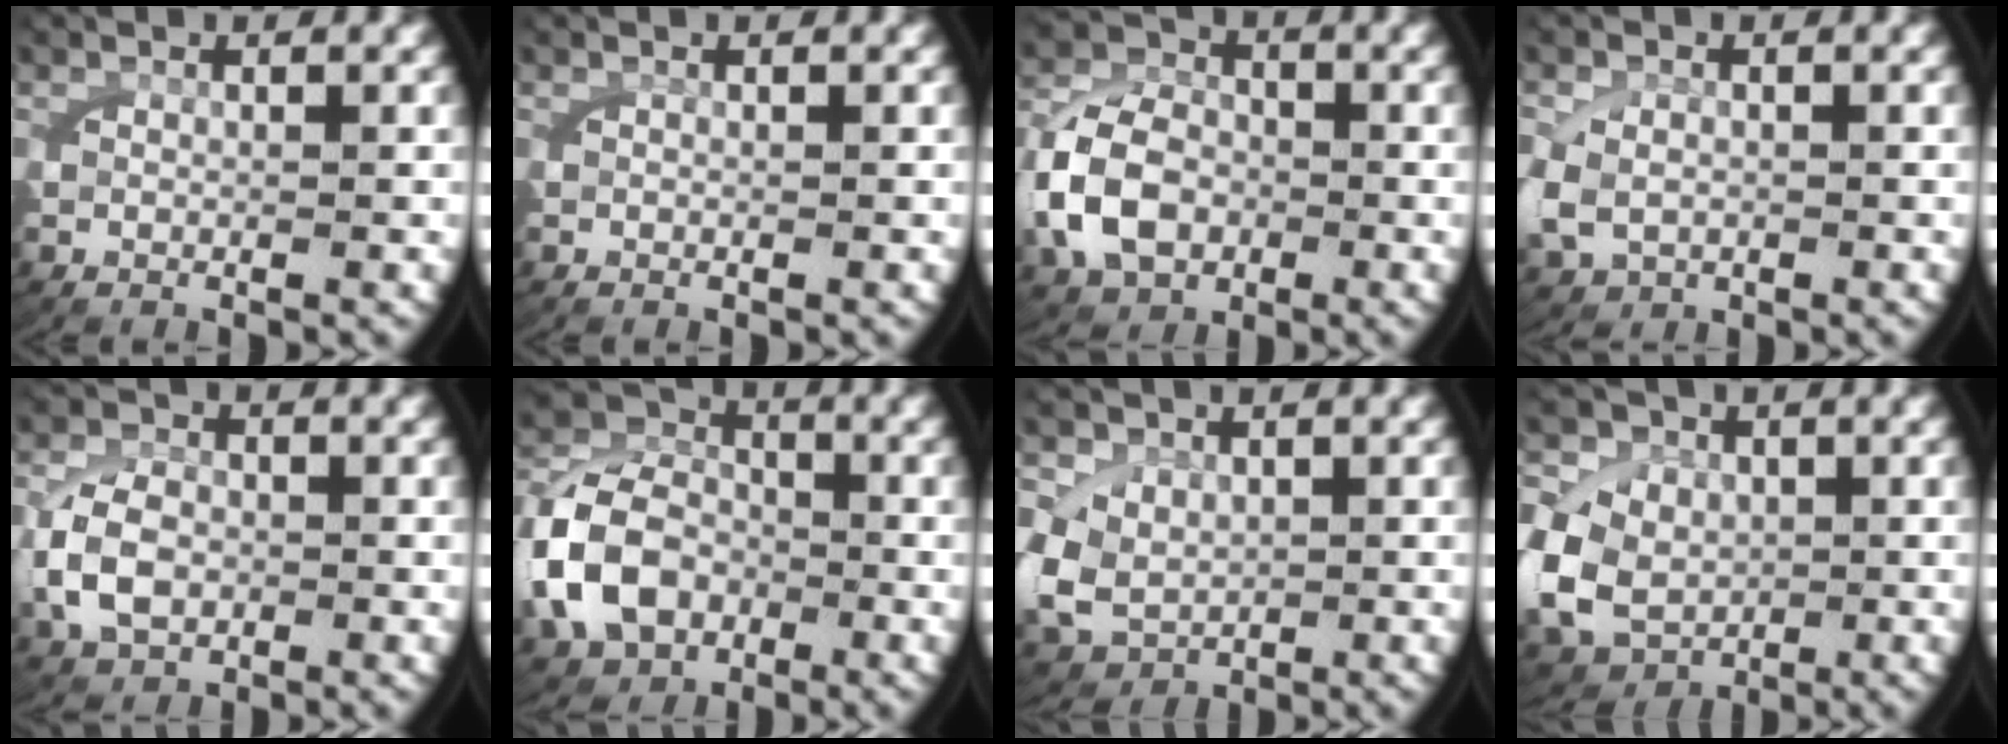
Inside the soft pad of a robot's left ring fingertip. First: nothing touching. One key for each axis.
{"total": 0.0}
{"total": 6.7, "fx": -1.3, "fy": 5.5, "fz": 3.7, "tx": -0.080, "ty": -0.008, "tz": -0.017}
{"total": 2.3, "fx": -0.4, "fy": 1.9, "fz": 1.2, "tx": -0.044, "ty": -0.013, "tz": 0.006}
{"total": 4.0, "fx": -0.6, "fy": 3.0, "fz": 2.5, "tx": -0.065, "ty": -0.004, "tz": -0.002}
{"total": 8.6, "fx": -1.4, "fy": 7.3, "fz": 4.4, "tx": -0.098, "ty": -0.015, "tz": -0.022}
{"total": 6.3, "fx": -1.1, "fy": 5.6, "fz": 2.8, "tx": -0.087, "ty": -0.039, "tz": 0.004}
{"total": 10.1, "fx": -1.8, "fy": 9.1, "fz": 4.0, "tx": -0.120, "ty": -0.055, "tz": -0.011}